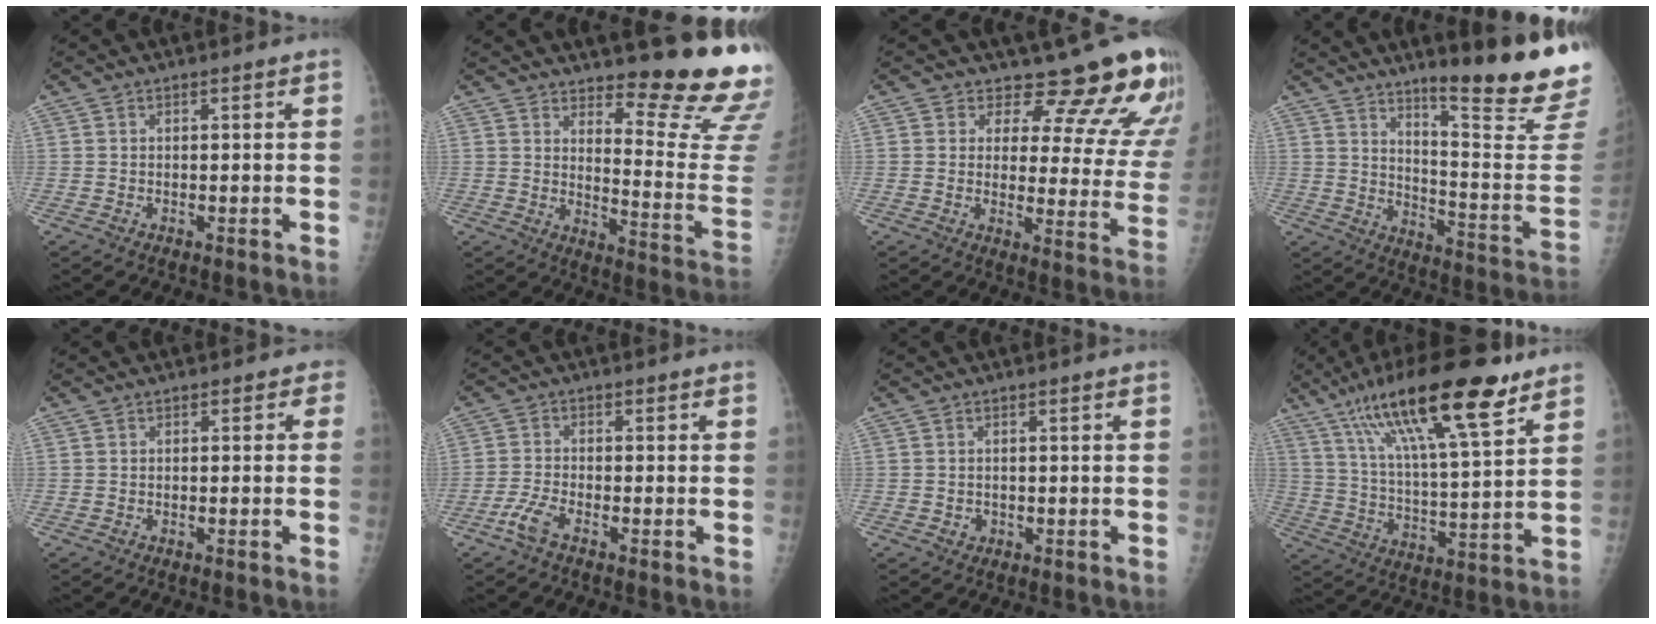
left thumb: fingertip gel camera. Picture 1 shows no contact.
{"total": 17.7, "force": [14.8, 2.9, 9.3], "torque": [-0.087, -0.164, 0.187]}
{"total": 15.1, "force": [13.7, 5.0, 4.0], "torque": [0.001, -0.122, 0.142]}
{"total": 22.1, "force": [16.6, 1.7, 14.6], "torque": [-0.178, -0.141, 0.233]}
{"total": 1.2, "force": [-0.1, 1.0, 0.6], "torque": [0.013, 0.006, -0.013]}
{"total": 3.6, "force": [-2.4, 1.0, 2.5], "torque": [-0.063, 0.007, -0.054]}
{"total": 1.4, "force": [-0.4, 1.3, 0.3], "torque": [0.000, 0.004, -0.002]}
{"total": 22.5, "force": [13.6, 5.2, 17.2], "torque": [-0.285, -0.031, 0.234]}